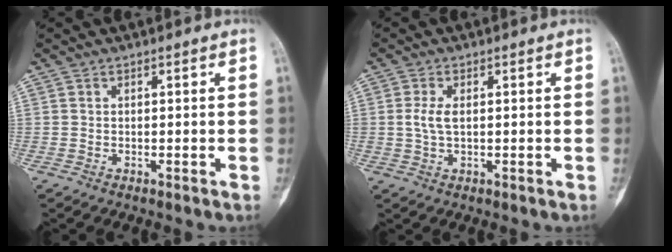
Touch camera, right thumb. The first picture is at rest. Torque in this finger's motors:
{"motor_torque": [0.13, 0.12, 0.31, 0.23, 0.04]}